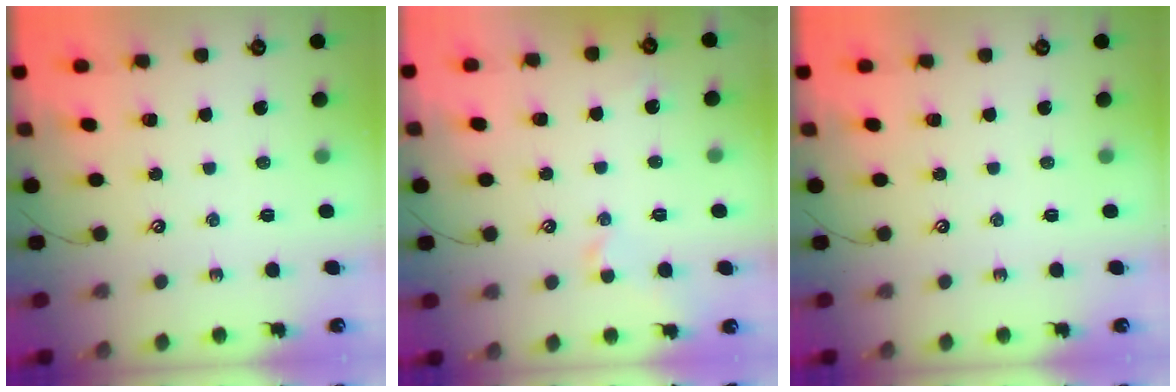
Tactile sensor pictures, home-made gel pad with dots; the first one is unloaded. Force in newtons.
{"total": 1.5, "press": 1.4, "slide": 0.3}
{"total": 0.0}